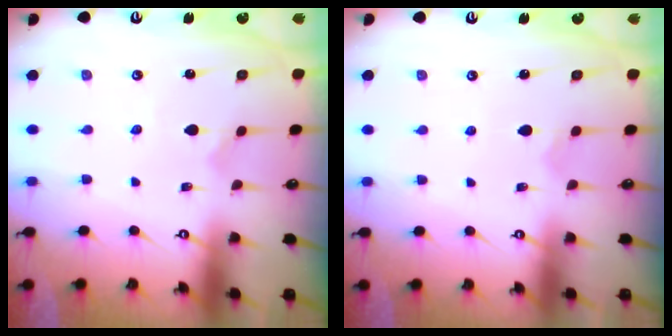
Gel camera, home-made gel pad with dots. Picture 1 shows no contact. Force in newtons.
{"total": 3.8, "press": 3.8, "slide": 0.3}